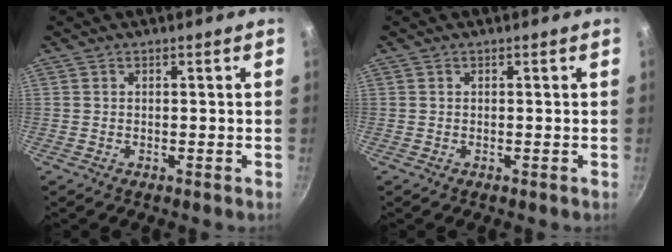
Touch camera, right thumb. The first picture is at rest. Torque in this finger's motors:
{"motor_torque": [-0.17, 0.13, 0.00, -0.07, 0.00]}